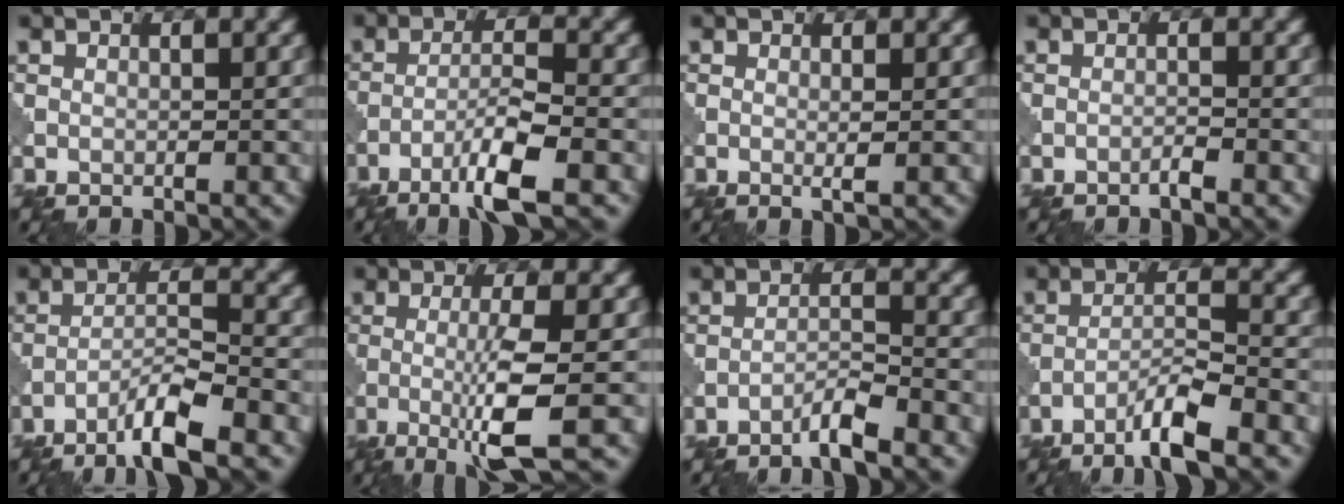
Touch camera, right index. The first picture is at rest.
{"total": 5.3, "force": [-3.1, 0.4, 4.3], "torque": [-0.076, 0.006, -0.067]}
{"total": 1.2, "force": [0.0, 0.1, 1.1], "torque": [-0.019, -0.001, -0.004]}
{"total": 0.9, "force": [-0.7, 0.0, 0.5], "torque": [-0.009, 0.004, -0.017]}
{"total": 4.9, "force": [-3.4, 0.3, 3.5], "torque": [-0.062, 0.007, -0.073]}
{"total": 5.7, "force": [-1.7, 0.7, 5.4], "torque": [-0.095, -0.005, -0.039]}
{"total": 2.7, "force": [-2.2, 0.0, 1.6], "torque": [-0.027, 0.006, -0.048]}
{"total": 4.7, "force": [-3.3, 0.2, 3.3], "torque": [-0.059, 0.007, -0.070]}